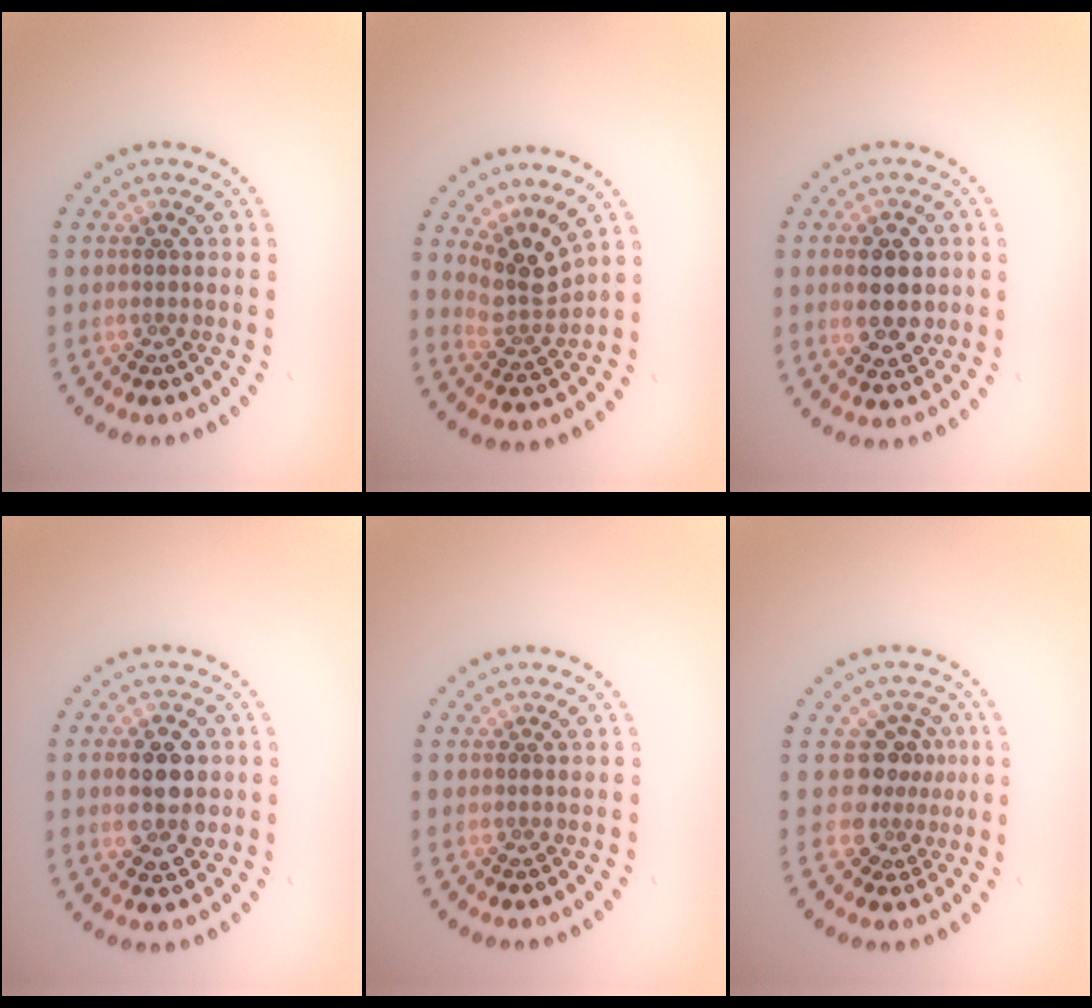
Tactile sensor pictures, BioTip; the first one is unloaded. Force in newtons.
{"total": 3.2, "press": 2.2, "slide": 2.4}
{"total": 4.3, "press": 4.3, "slide": 0.3}
{"total": 4.8, "press": 4.8, "slide": 0.2}
{"total": 0.0}
{"total": 3.2, "press": 2.2, "slide": 2.4}